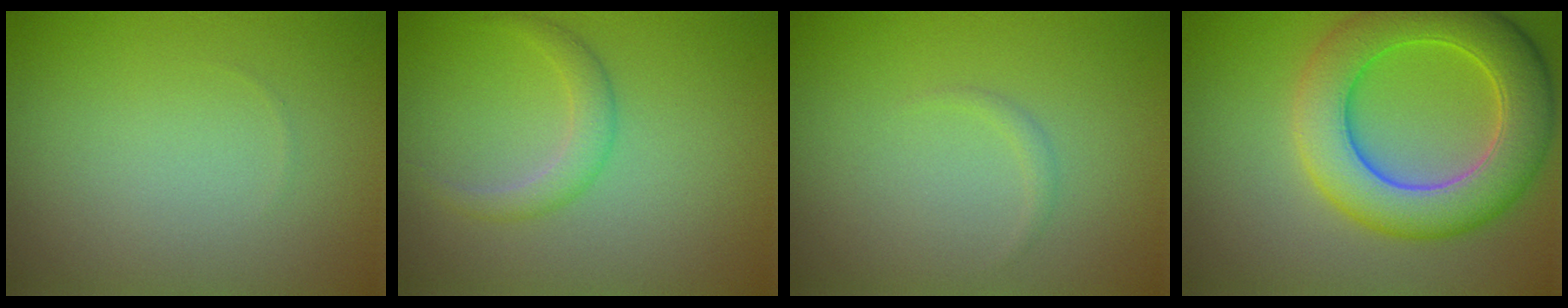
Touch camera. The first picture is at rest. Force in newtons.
{"total": 1.9, "press": 1.9, "slide": 0.2}
{"total": 0.6, "press": 0.5, "slide": 0.1}
{"total": 8.2, "press": 8.2, "slide": 0.6}